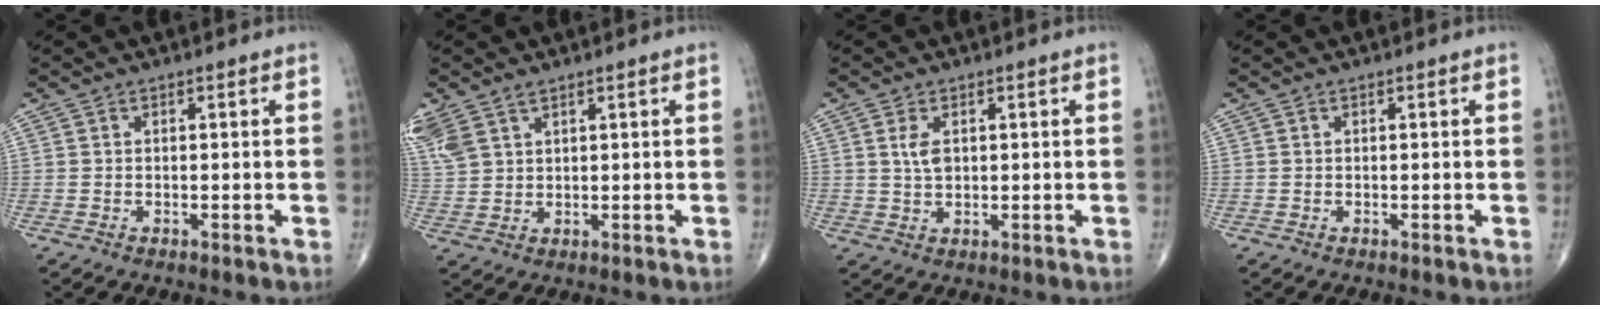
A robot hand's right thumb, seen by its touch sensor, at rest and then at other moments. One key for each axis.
{"total": 8.5, "fx": 4.9, "fy": 5.0, "fz": 4.9, "tx": -0.130, "ty": 0.001, "tz": 0.107}
{"total": 3.3, "fx": 1.0, "fy": 1.9, "fz": 2.6, "tx": -0.048, "ty": -0.004, "tz": 0.022}
{"total": 0.0}